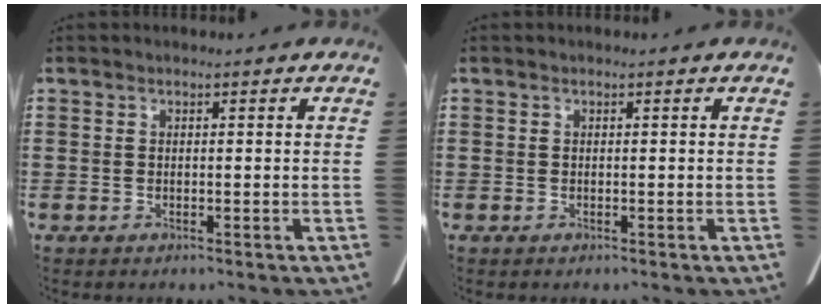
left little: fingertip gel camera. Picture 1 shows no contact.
{"total": 0.0}